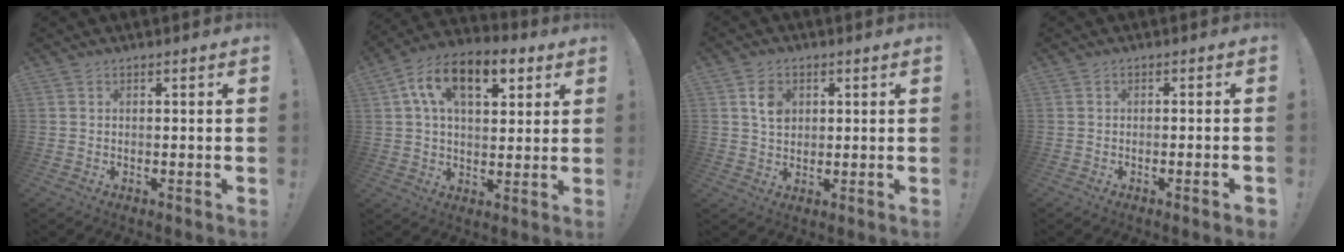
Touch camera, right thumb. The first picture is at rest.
{"total": 15.5, "force": [6.5, 8.5, 11.3], "torque": [-0.182, -0.008, 0.112]}
{"total": 6.3, "force": [2.1, 5.1, 3.2], "torque": [-0.044, 0.002, 0.038]}
{"total": 2.4, "force": [-1.1, -0.3, 2.1], "torque": [-0.036, -0.004, -0.018]}